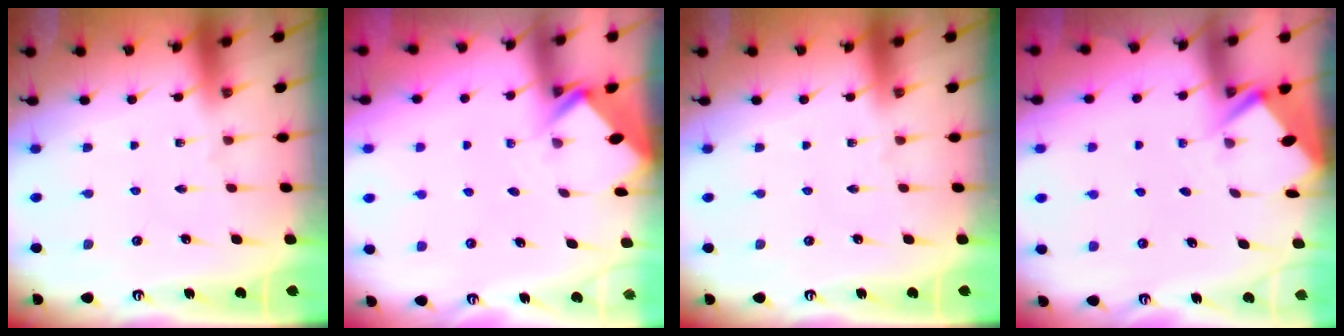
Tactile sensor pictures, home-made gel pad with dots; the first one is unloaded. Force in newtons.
{"total": 2.7, "press": 2.7, "slide": 0.2}
{"total": 0.0}
{"total": 2.9, "press": 2.9, "slide": 0.3}